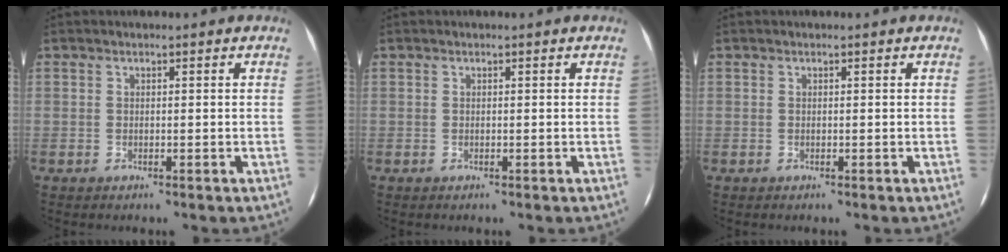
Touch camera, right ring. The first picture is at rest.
{"total": 0.0}
{"total": 0.0}